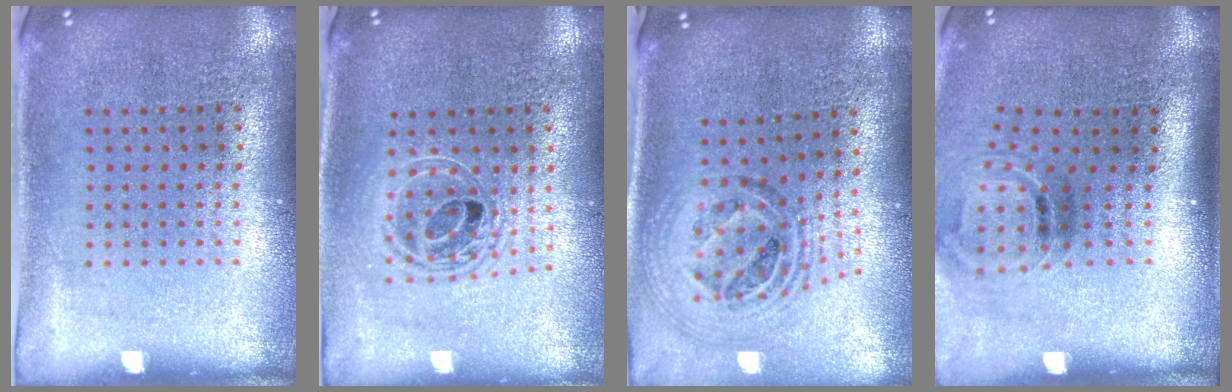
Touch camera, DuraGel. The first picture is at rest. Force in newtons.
{"total": 1.6, "press": 1.3, "slide": 0.9}
{"total": 1.7, "press": 1.5, "slide": 0.8}
{"total": 1.5, "press": 1.0, "slide": 1.1}